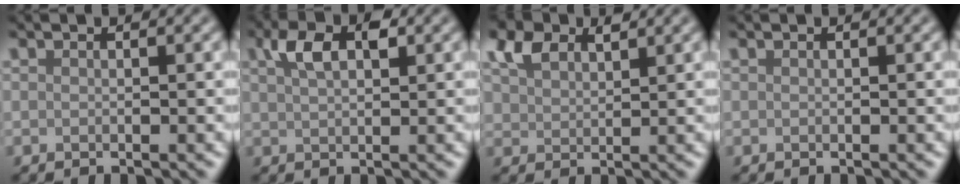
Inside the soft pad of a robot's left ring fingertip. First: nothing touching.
{"total": 3.5, "force": [1.5, 1.9, 2.6], "torque": [-0.054, 0.008, 0.028]}
{"total": 3.9, "force": [2.3, 2.4, 2.1], "torque": [-0.053, 0.005, 0.045]}
{"total": 0.0}